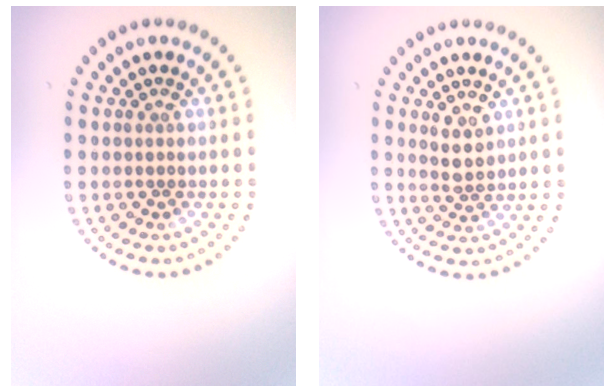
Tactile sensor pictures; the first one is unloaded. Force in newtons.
{"total": 2.0, "press": 1.9, "slide": 0.6}